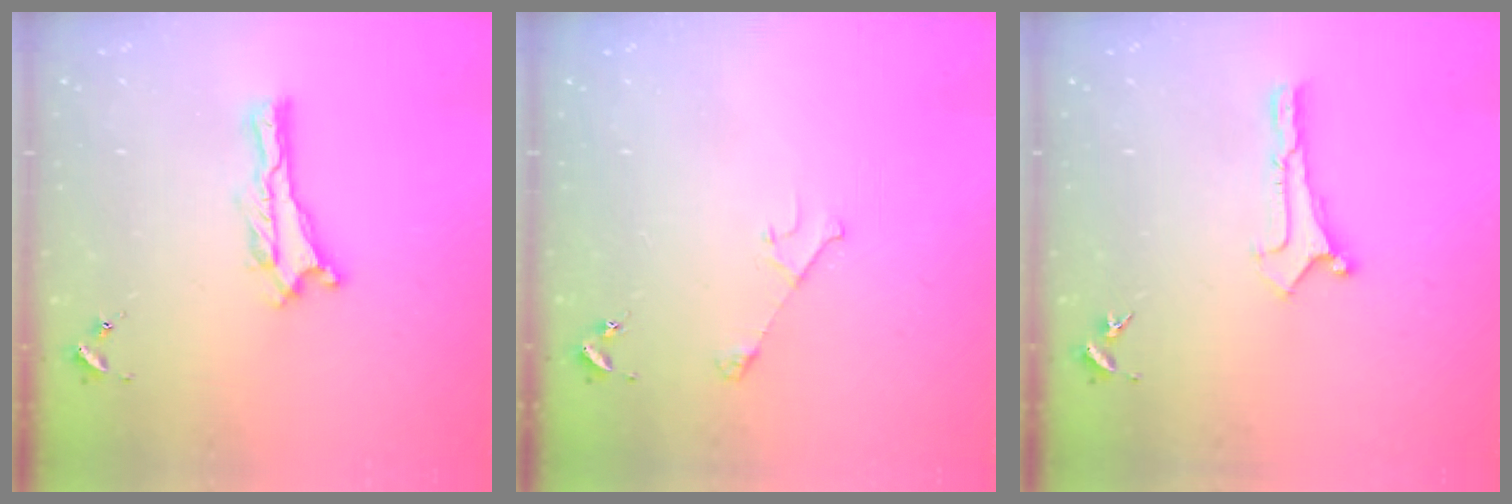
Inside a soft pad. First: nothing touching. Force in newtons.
{"total": 3.2, "press": 3.2, "slide": 0.3}
{"total": 0.0}